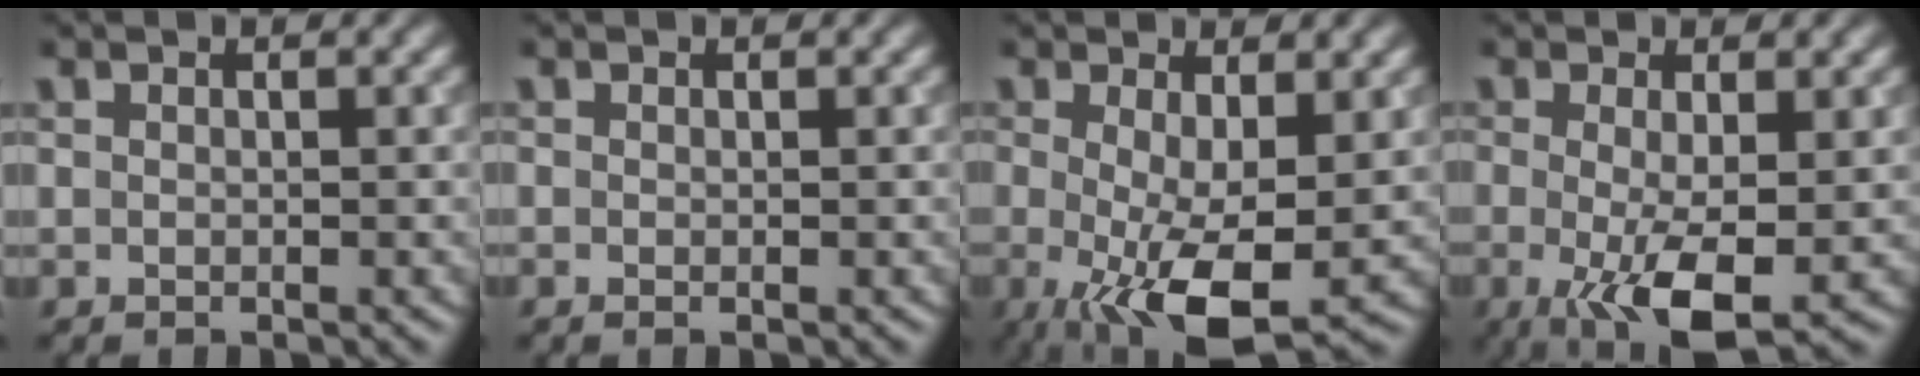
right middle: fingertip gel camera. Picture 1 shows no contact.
{"total": 0.0}
{"total": 8.2, "force": [-1.5, 2.9, 7.5], "torque": [-0.139, -0.022, -0.020]}
{"total": 6.1, "force": [-1.3, 1.9, 5.6], "torque": [-0.111, -0.019, -0.021]}